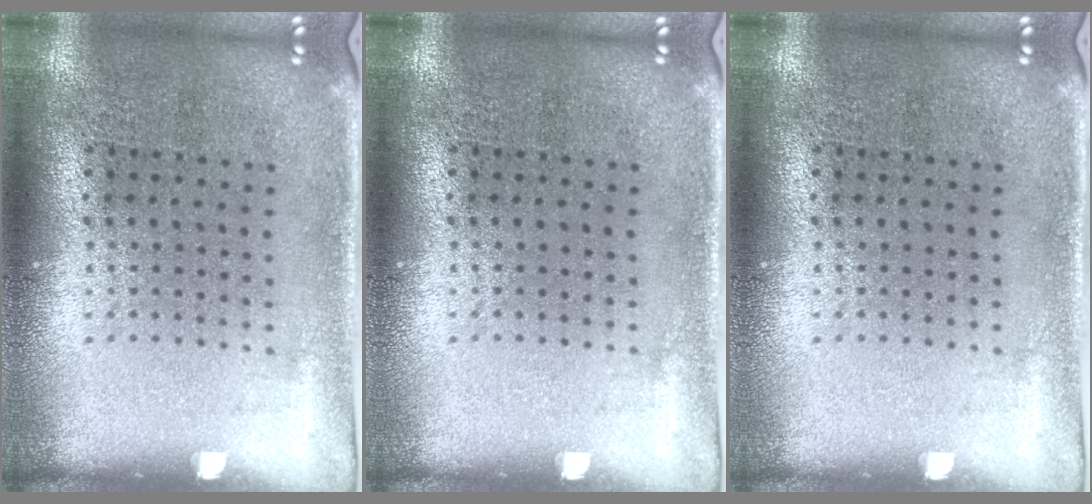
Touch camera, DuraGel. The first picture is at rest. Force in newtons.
{"total": 0.0}
{"total": 0.0}